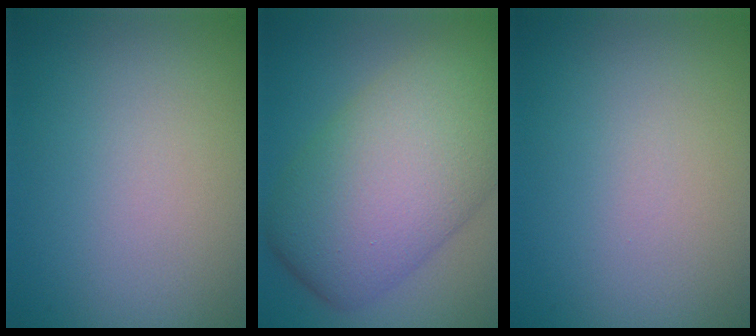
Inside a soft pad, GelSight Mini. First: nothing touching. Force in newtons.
{"total": 12.0, "press": 12.0, "slide": 0.5}
{"total": 0.0}